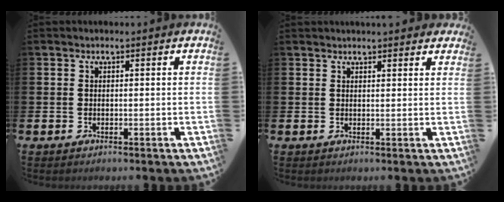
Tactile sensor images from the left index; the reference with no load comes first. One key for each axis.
{"total": 1.7, "fx": 1.7, "fy": 0.1, "fz": 0.1, "tx": 0.007, "ty": -0.007, "tz": 0.029}